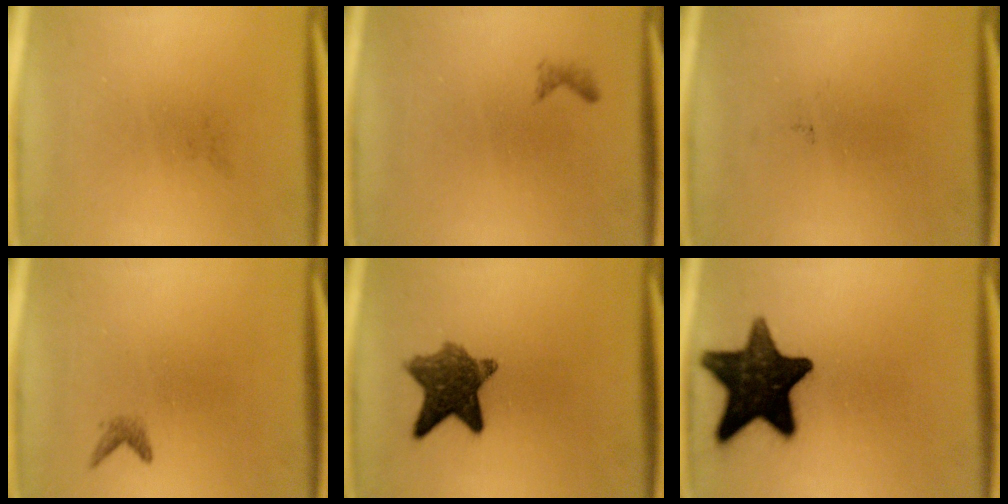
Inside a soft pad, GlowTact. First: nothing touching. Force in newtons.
{"total": 0.6}
{"total": 0.0}
{"total": 0.9}
{"total": 8.8}
{"total": 15.9}